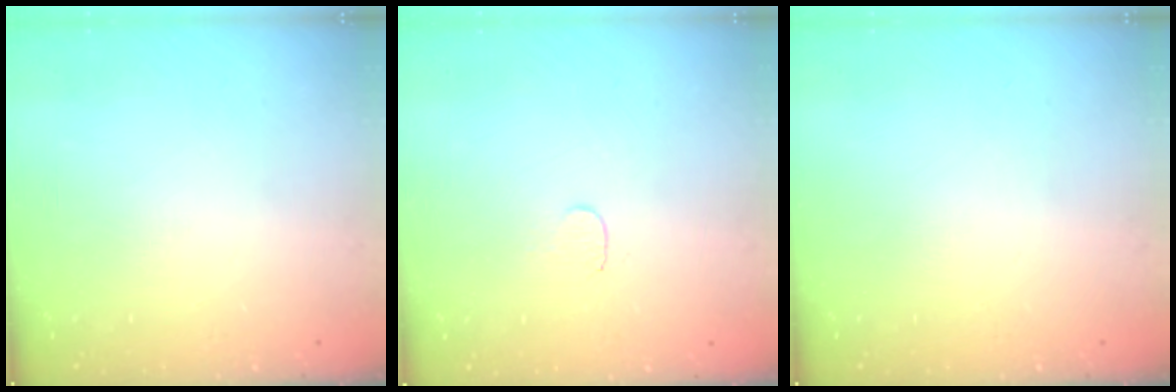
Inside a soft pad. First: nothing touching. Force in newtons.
{"total": 3.4, "press": 3.4, "slide": 0.2}
{"total": 0.0}